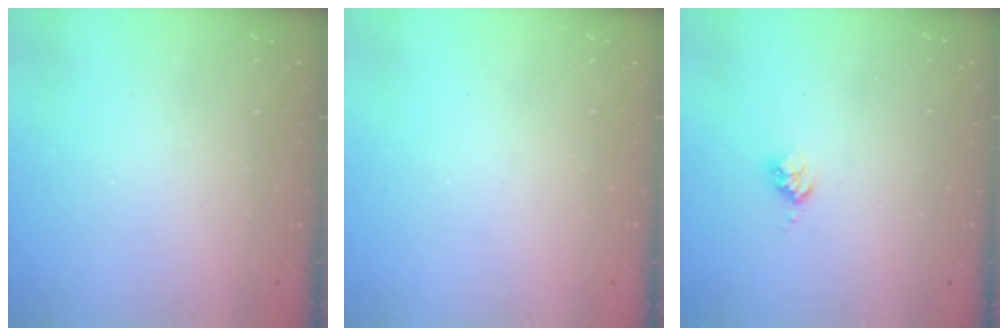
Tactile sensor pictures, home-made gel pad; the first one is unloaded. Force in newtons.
{"total": 0.0}
{"total": 2.5, "press": 2.5, "slide": 0.3}